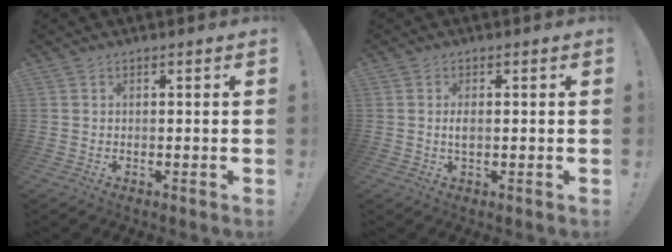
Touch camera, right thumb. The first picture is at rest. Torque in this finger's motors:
{"motor_torque": [0.95, 0.77, 0.59, 0.05, 0.27]}